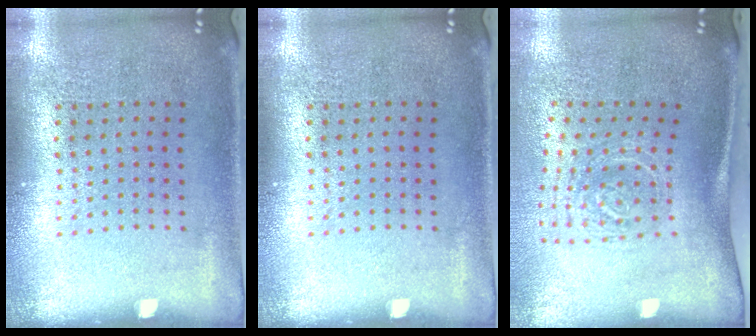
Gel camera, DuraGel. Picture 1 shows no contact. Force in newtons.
{"total": 0.0}
{"total": 1.9, "press": 1.3, "slide": 1.4}